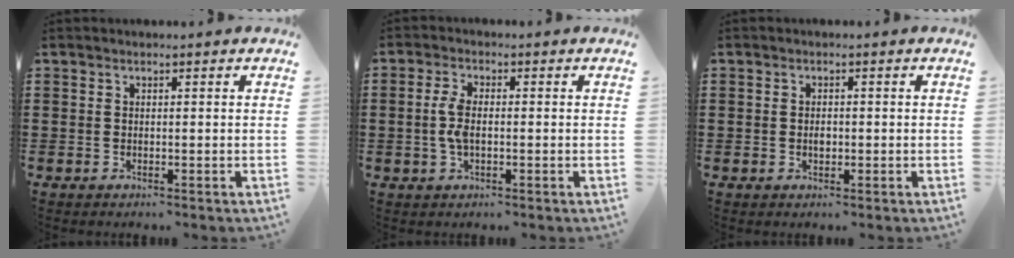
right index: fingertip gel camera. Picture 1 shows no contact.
{"total": 4.2, "force": [-0.2, 2.0, 3.8], "torque": [-0.095, -0.002, -0.011]}
{"total": 1.4, "force": [-0.2, 0.7, 1.2], "torque": [-0.024, 0.001, -0.004]}